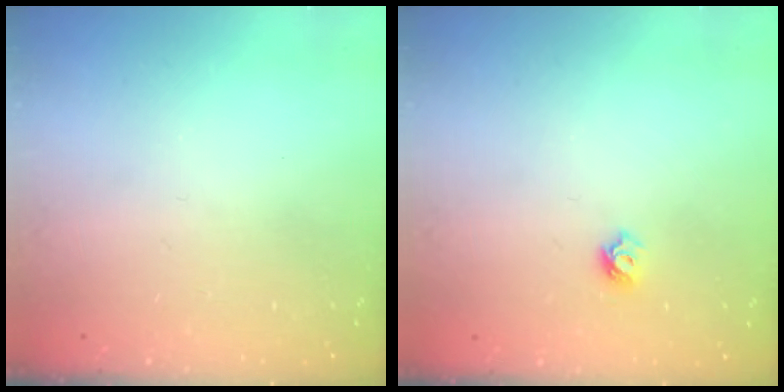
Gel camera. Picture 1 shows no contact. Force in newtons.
{"total": 5.5, "press": 5.5, "slide": 0.7}